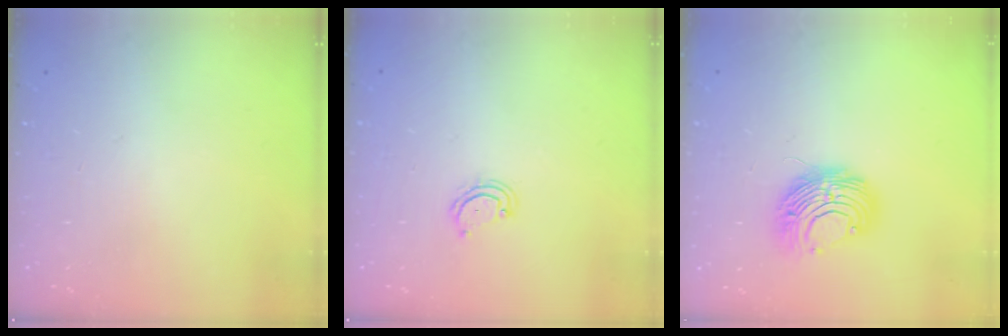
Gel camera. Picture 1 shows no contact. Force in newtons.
{"total": 3.9, "press": 3.9, "slide": 0.3}
{"total": 8.9, "press": 8.9, "slide": 0.1}